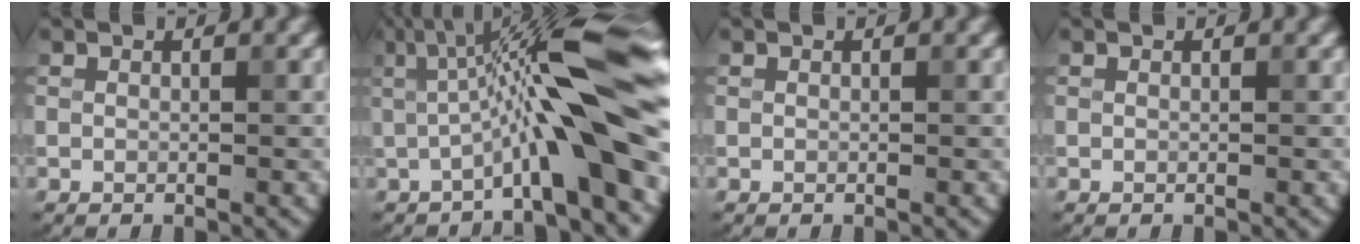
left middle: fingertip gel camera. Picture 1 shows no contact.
{"total": 11.6, "force": [-0.4, 1.6, 11.5], "torque": [-0.169, 0.029, -0.007]}
{"total": 0.0}
{"total": 0.0}